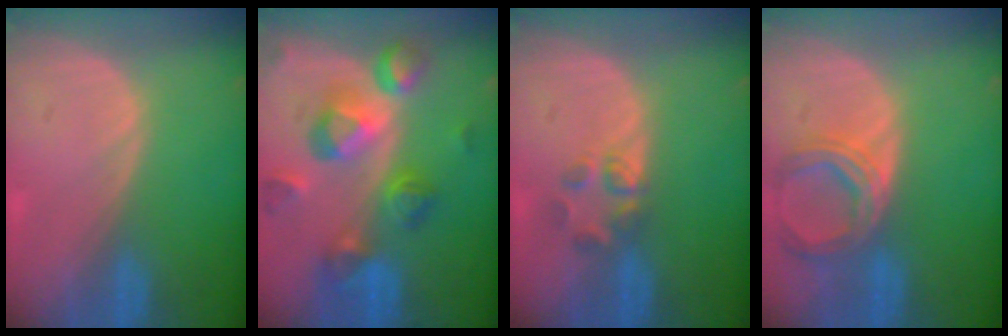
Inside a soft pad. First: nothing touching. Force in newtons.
{"total": 10.5, "press": 9.4, "slide": 4.7}
{"total": 3.1, "press": 3.0, "slide": 0.8}
{"total": 6.9, "press": 6.3, "slide": 2.8}